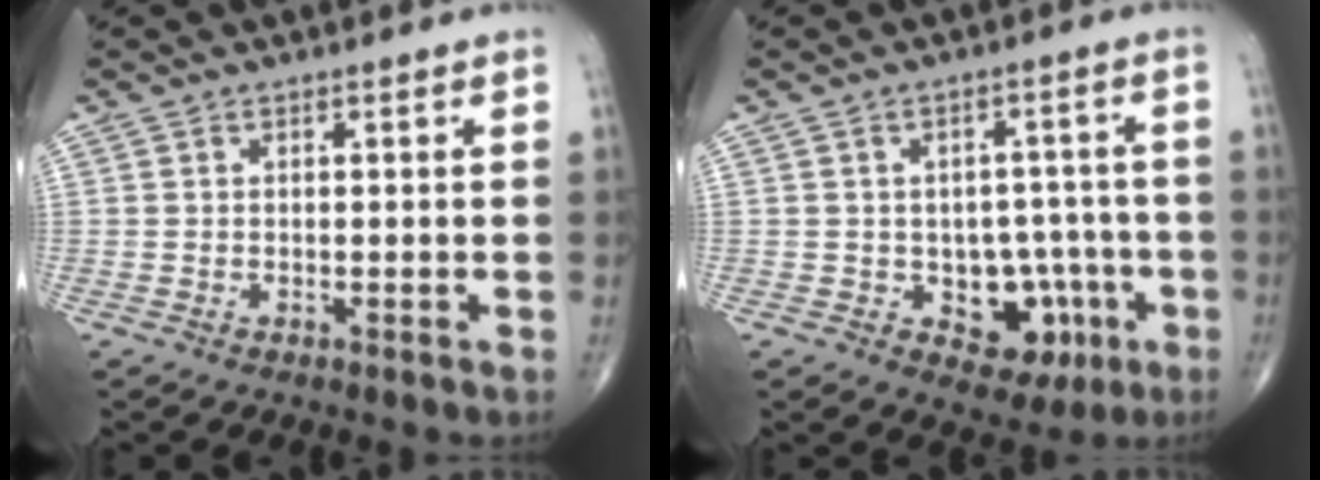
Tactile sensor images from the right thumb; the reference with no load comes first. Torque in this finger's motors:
{"motor_torque": [3.12, 1.89, 0.96, -1.15, 0.14]}